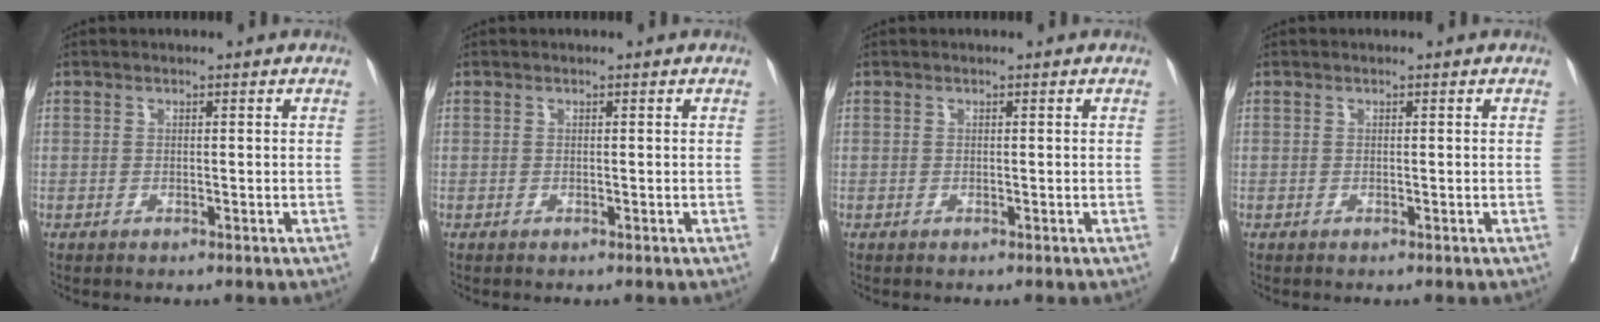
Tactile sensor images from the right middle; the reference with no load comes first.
{"total": 0.0}
{"total": 0.0}
{"total": 0.0}